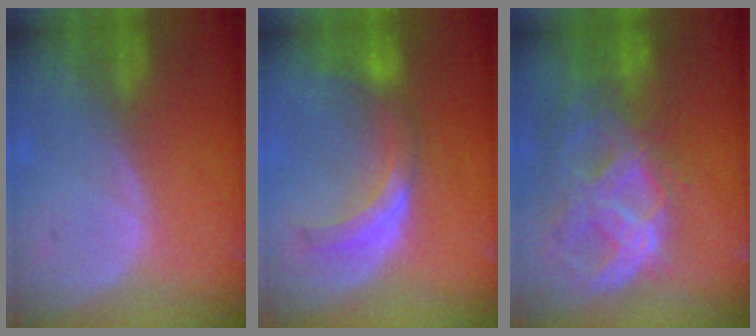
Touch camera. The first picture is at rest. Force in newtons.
{"total": 6.6, "press": 6.6, "slide": 0.6}
{"total": 11.3, "press": 9.6, "slide": 6.0}